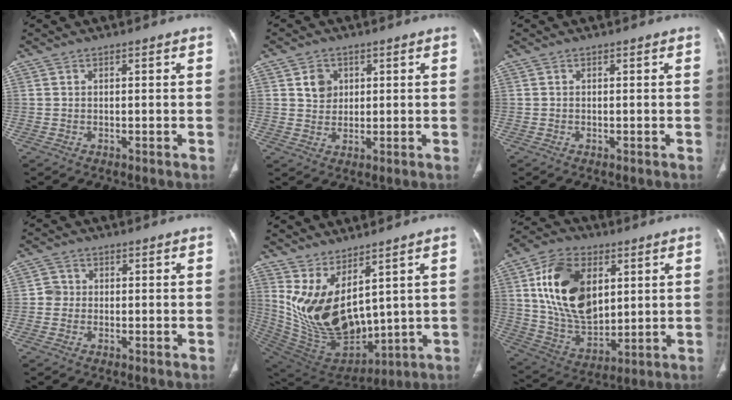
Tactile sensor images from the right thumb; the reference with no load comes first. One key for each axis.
{"total": 4.2, "fx": 1.5, "fy": 3.6, "fz": 1.7, "tx": -0.009, "ty": -0.006, "tz": 0.027}
{"total": 0.0}
{"total": 2.0, "fx": -0.2, "fy": 2.0, "fz": 0.4, "tx": 0.008, "ty": 0.008, "tz": -0.009}
{"total": 16.9, "fx": 6.4, "fy": 7.9, "fz": 13.5, "tx": -0.241, "ty": -0.062, "tz": 0.159}
{"total": 19.6, "fx": 5.3, "fy": 12.4, "fz": 14.2, "tx": -0.227, "ty": -0.017, "tz": 0.106}